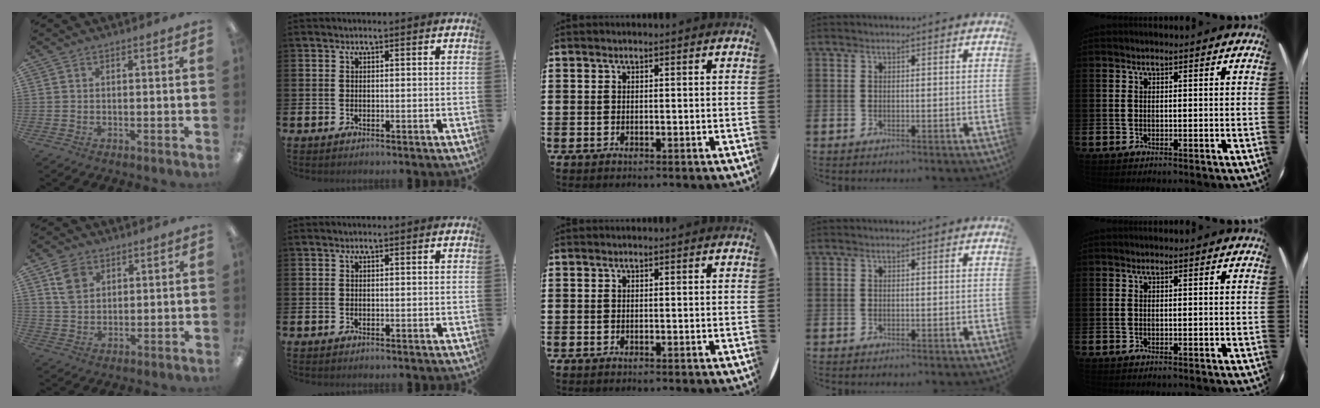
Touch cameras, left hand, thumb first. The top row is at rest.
{"thumb": {"total": 6.7, "force": [3.5, 5.0, 2.8], "torque": [-0.055, 0.005, 0.066]}}